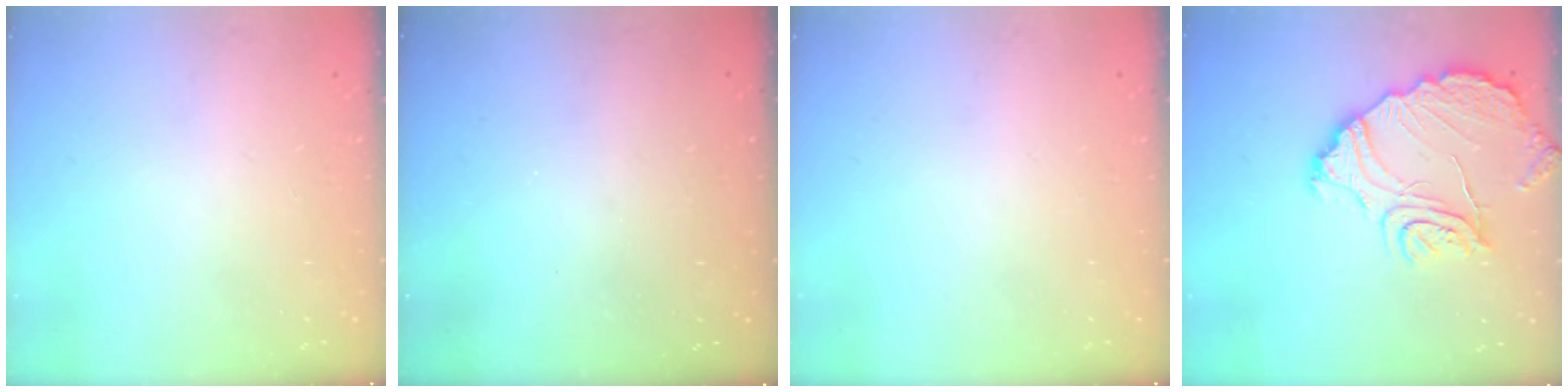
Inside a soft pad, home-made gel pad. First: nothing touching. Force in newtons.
{"total": 3.0, "press": 3.0, "slide": 0.1}
{"total": 0.0}
{"total": 12.3, "press": 12.2, "slide": 1.2}